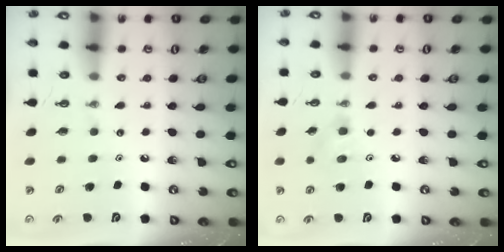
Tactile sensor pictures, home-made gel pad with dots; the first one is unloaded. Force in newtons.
{"total": 8.8, "press": 4.8, "slide": 7.3}